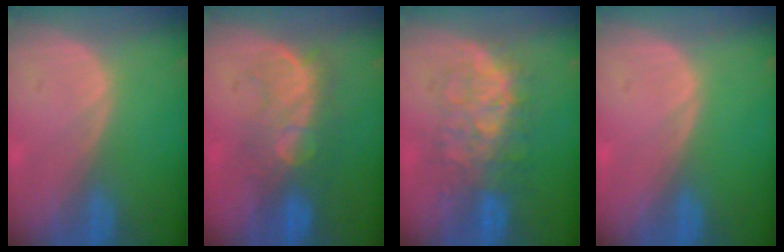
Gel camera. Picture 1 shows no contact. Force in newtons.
{"total": 8.1, "press": 7.9, "slide": 1.9}
{"total": 8.0, "press": 8.0, "slide": 0.6}
{"total": 0.0}